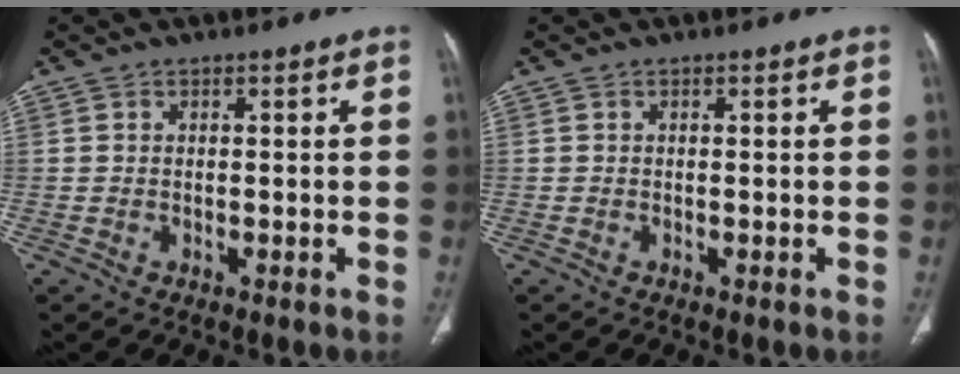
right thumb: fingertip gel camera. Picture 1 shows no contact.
{"total": 0.0}